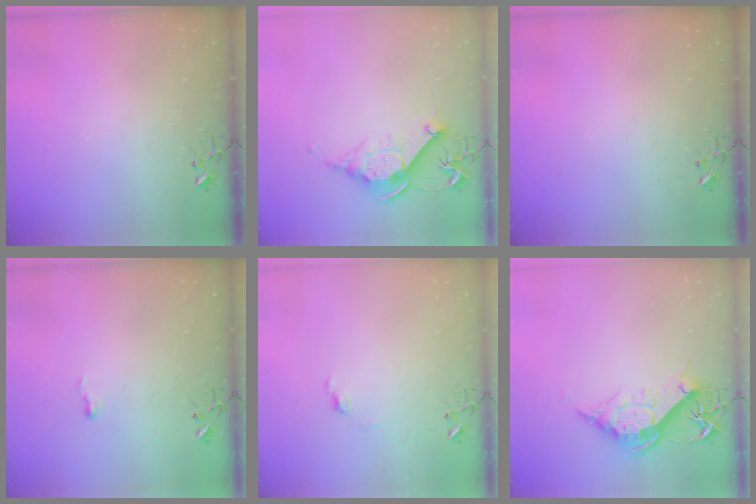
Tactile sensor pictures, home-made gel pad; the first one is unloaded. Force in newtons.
{"total": 12.3, "press": 12.2, "slide": 1.3}
{"total": 0.0}
{"total": 3.5, "press": 3.5, "slide": 0.5}
{"total": 5.2, "press": 5.1, "slide": 0.7}
{"total": 11.8, "press": 11.7, "slide": 0.8}